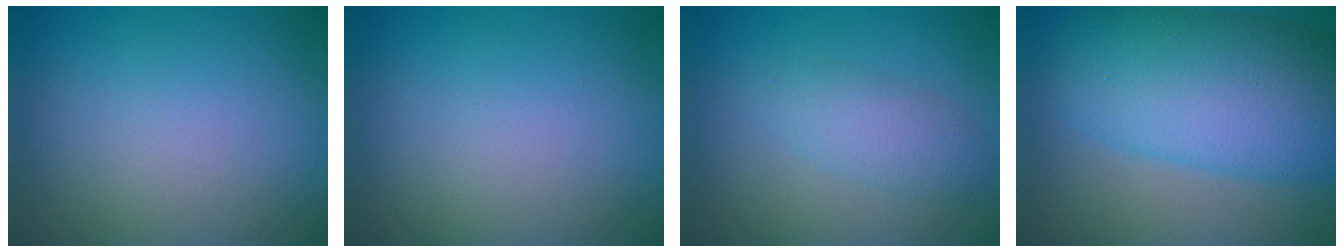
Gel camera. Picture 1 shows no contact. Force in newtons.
{"total": 0.0}
{"total": 2.5, "press": 2.5, "slide": 0.2}
{"total": 10.9, "press": 10.9, "slide": 0.3}